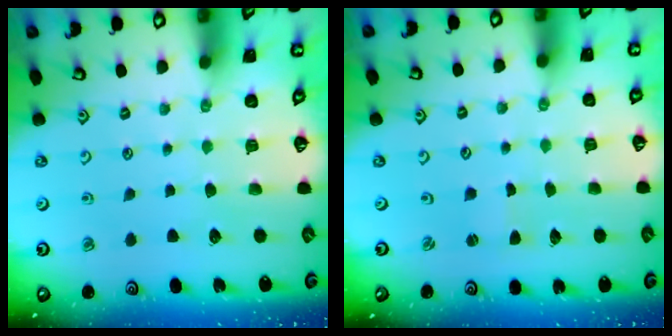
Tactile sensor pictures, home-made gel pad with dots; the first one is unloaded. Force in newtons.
{"total": 1.0, "press": 1.0, "slide": 0.2}